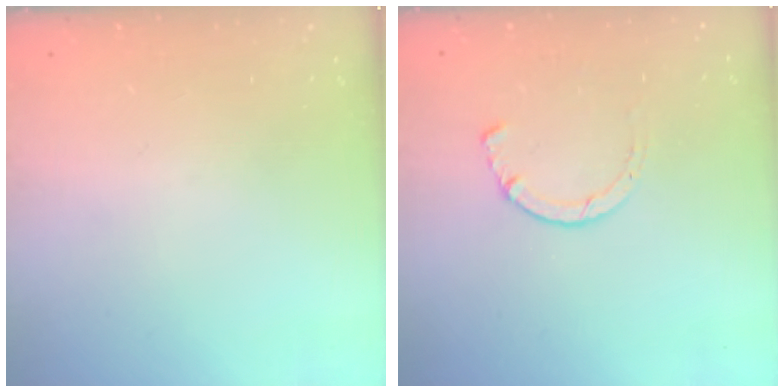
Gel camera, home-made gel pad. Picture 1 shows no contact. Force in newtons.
{"total": 1.5, "press": 1.5, "slide": 0.3}